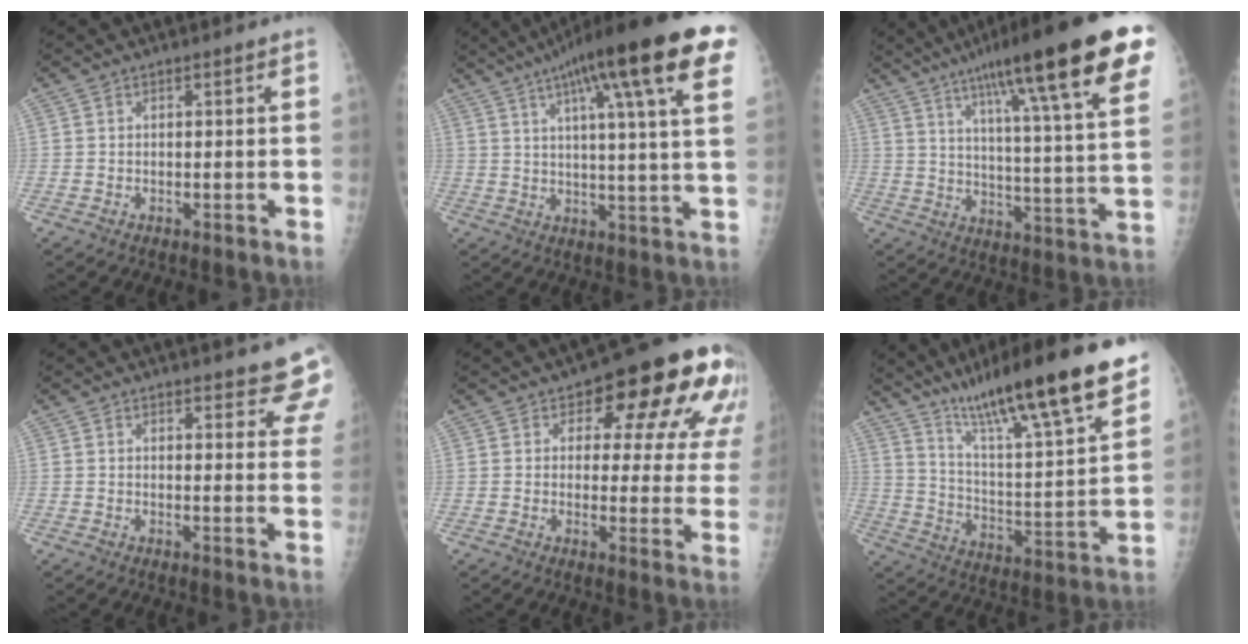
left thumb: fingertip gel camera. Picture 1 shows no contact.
{"total": 22.2, "force": [11.2, 3.3, 18.9], "torque": [-0.280, -0.001, 0.148]}
{"total": 27.5, "force": [16.3, 3.6, 21.8], "torque": [-0.315, -0.032, 0.234]}
{"total": 9.5, "force": [8.3, 2.5, 3.9], "torque": [-0.002, -0.035, 0.079]}
{"total": 17.8, "force": [8.3, 8.8, 13.1], "torque": [-0.110, -0.021, 0.095]}
{"total": 25.5, "force": [18.2, 3.2, 17.6], "torque": [-0.265, -0.062, 0.297]}